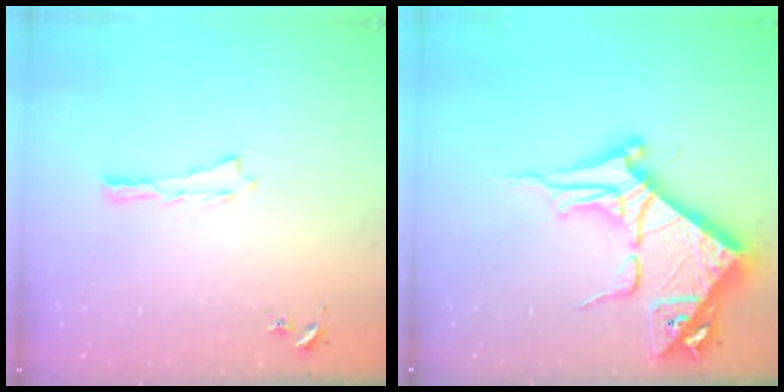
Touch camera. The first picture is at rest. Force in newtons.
{"total": 9.2, "press": 9.2, "slide": 1.1}